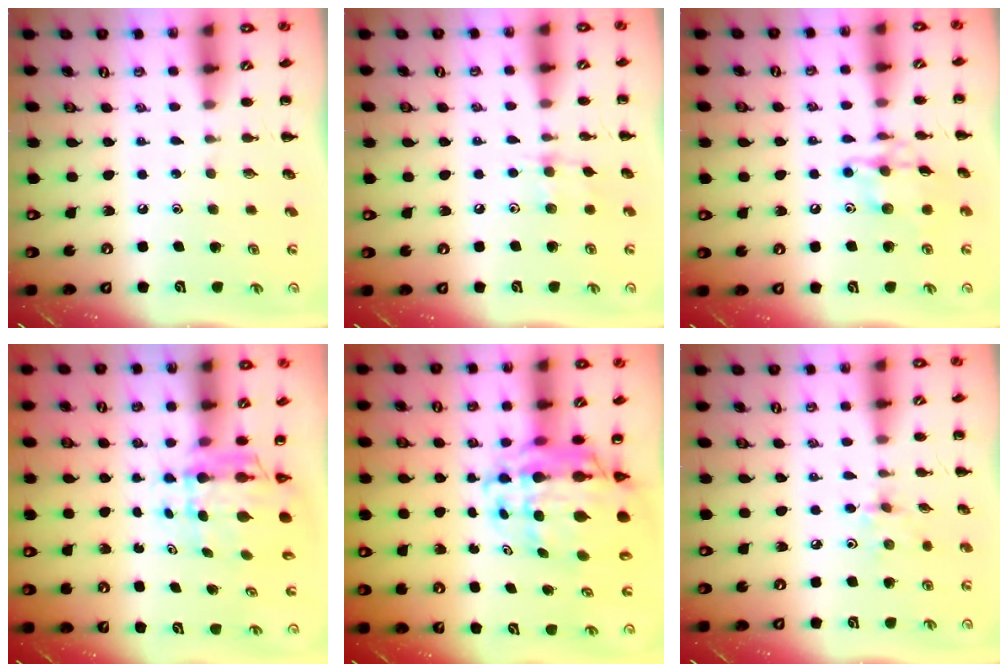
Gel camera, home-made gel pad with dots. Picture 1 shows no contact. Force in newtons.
{"total": 6.4, "press": 6.4, "slide": 1.0}
{"total": 12.2, "press": 12.2, "slide": 0.6}
{"total": 5.7, "press": 5.5, "slide": 1.4}
{"total": 12.2, "press": 11.7, "slide": 3.5}
{"total": 2.9, "press": 2.7, "slide": 0.9}